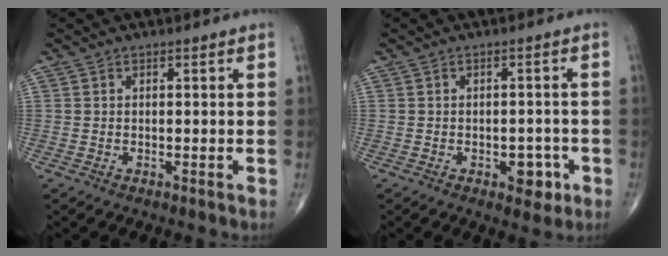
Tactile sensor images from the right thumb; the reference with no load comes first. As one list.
[{"total": 4.5, "force": [-1.9, 2.6, 3.1], "torque": [-0.020, 0.011, -0.022]}]